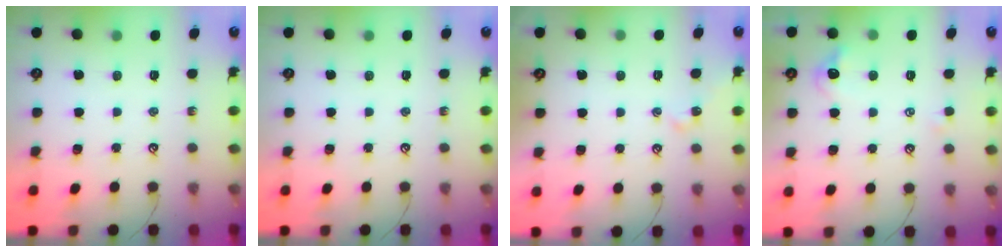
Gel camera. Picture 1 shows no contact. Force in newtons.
{"total": 0.0}
{"total": 0.5, "press": 0.4, "slide": 0.4}
{"total": 0.8, "press": 0.5, "slide": 0.7}